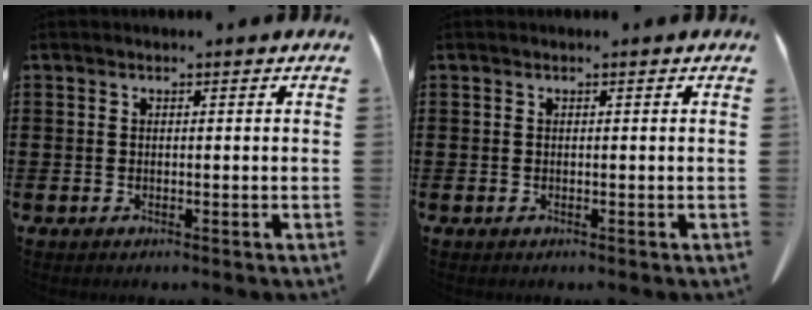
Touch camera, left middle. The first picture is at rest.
{"total": 0.0}